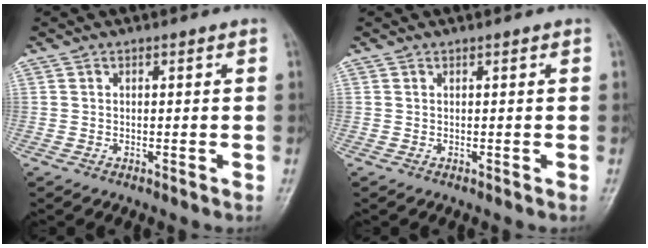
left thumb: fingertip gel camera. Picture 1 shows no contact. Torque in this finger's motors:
{"motor_torque": [0.01, 0.00, -0.11, -0.12, 0.00]}